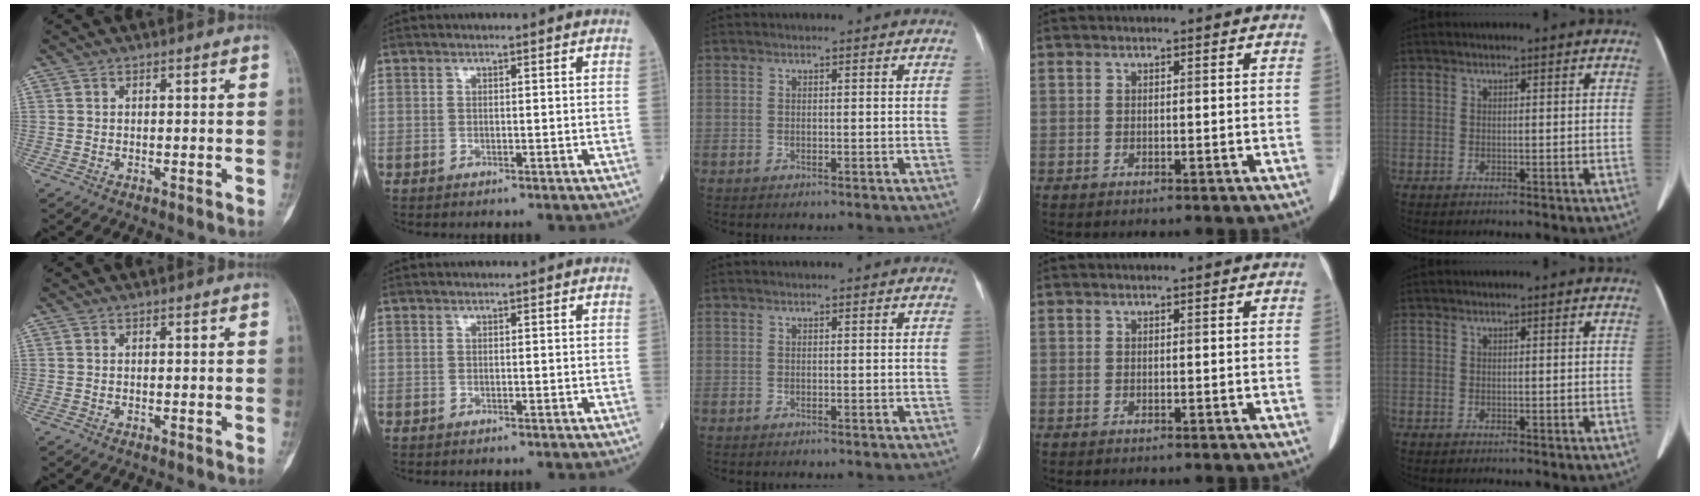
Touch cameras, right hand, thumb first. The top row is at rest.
{}